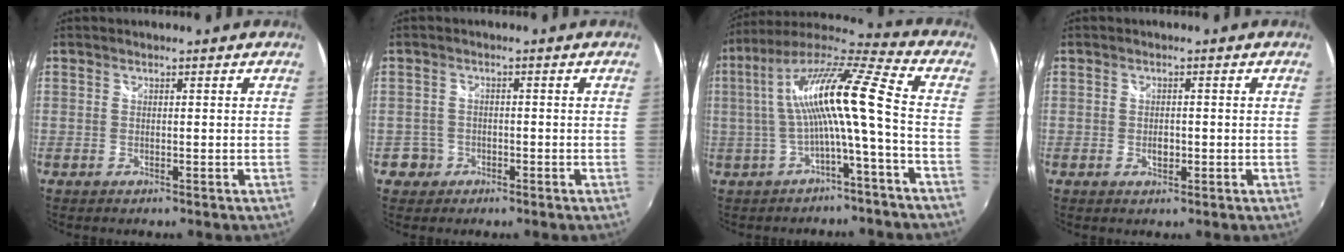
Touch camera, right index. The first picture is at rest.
{"total": 3.3, "force": [-1.3, 3.1, -0.1], "torque": [-0.004, 0.014, -0.022]}
{"total": 14.6, "force": [-1.3, 0.3, 14.5], "torque": [-0.273, 0.015, -0.020]}
{"total": 1.8, "force": [-0.5, 1.2, 1.2], "torque": [-0.020, 0.002, -0.008]}